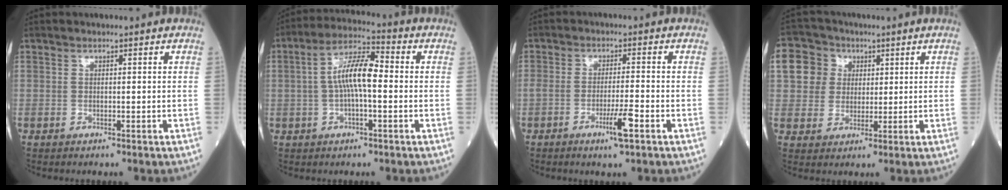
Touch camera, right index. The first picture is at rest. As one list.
[{"total": 8.4, "force": [0.0, 2.1, 8.1], "torque": [-0.158, 0.024, -0.005]}, {"total": 4.4, "force": [-2.2, -0.1, 3.8], "torque": [-0.069, -0.007, -0.040]}, {"total": 7.4, "force": [2.1, 6.8, 1.9], "torque": [-0.051, 0.030, 0.040]}]